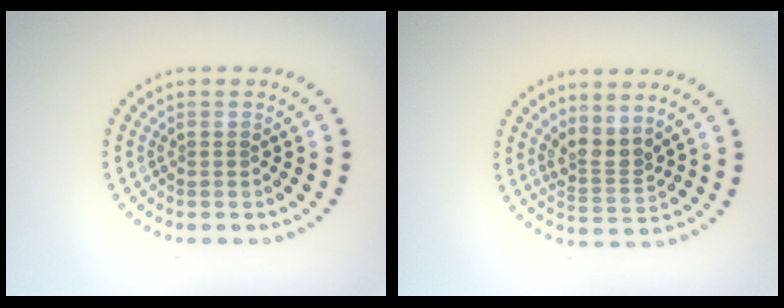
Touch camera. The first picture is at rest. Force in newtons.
{"total": 2.6, "press": 1.9, "slide": 1.8}